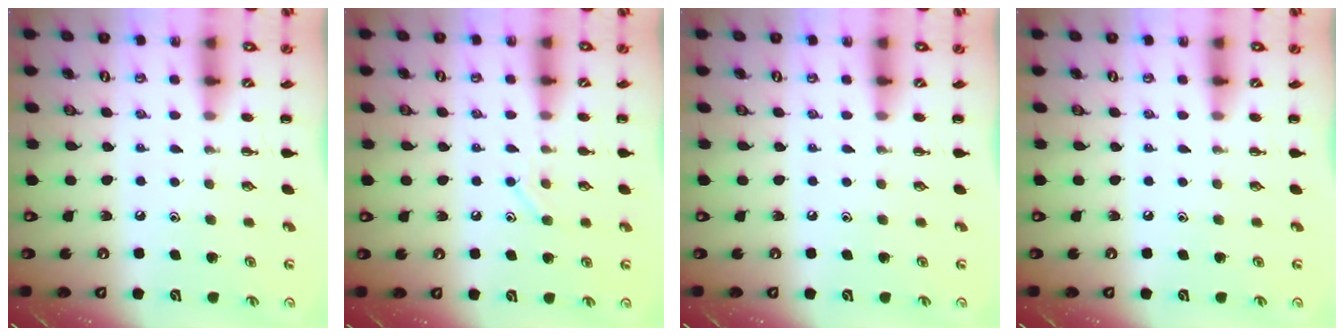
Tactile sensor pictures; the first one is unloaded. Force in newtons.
{"total": 7.9, "press": 7.8, "slide": 1.4}
{"total": 0.0}
{"total": 0.0}